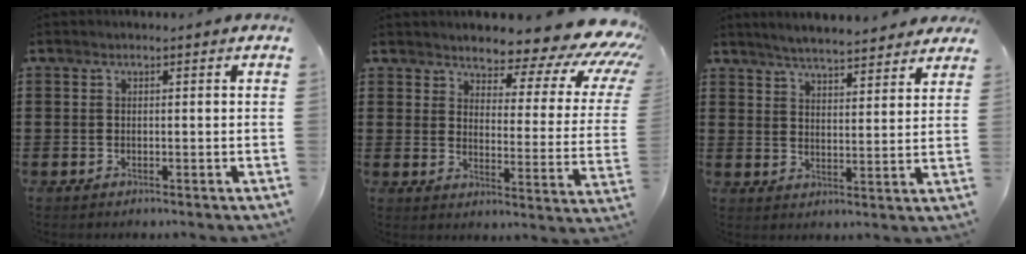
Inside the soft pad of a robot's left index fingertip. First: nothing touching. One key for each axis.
{"total": 7.4, "fx": 6.1, "fy": 2.1, "fz": 3.7, "tx": -0.066, "ty": -0.052, "tz": 0.100}
{"total": 4.4, "fx": 4.3, "fy": 0.0, "fz": 0.9, "tx": -0.036, "ty": -0.022, "tz": 0.074}